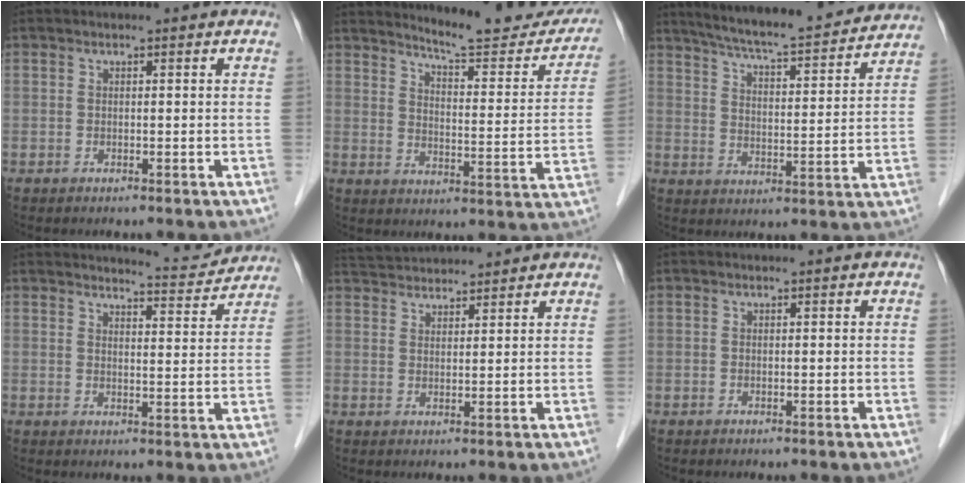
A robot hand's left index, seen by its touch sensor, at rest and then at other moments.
{"total": 16.7, "force": [15.7, 2.1, 5.2], "torque": [-0.059, -0.062, 0.190]}
{"total": 19.0, "force": [17.5, 1.8, 7.4], "torque": [-0.117, 0.000, 0.242]}
{"total": 6.3, "force": [6.3, 0.1, -0.1], "torque": [-0.007, -0.013, 0.076]}
{"total": 7.6, "force": [7.4, 0.8, 1.7], "torque": [-0.037, 0.039, 0.124]}
{"total": 0.0}